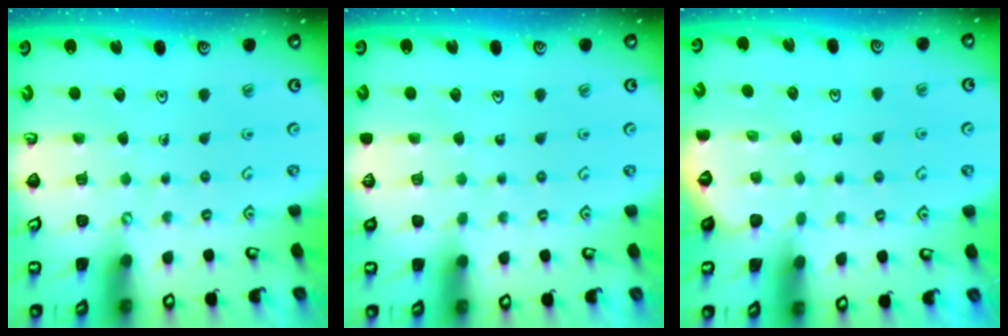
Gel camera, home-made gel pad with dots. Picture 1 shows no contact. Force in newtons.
{"total": 0.0}
{"total": 1.8, "press": 1.8, "slide": 0.2}